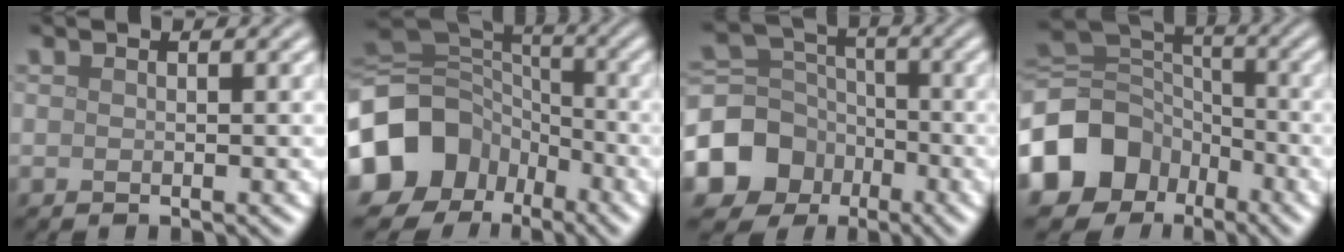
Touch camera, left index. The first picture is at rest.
{"total": 16.0, "force": [-6.6, 13.2, 6.3], "torque": [-0.161, -0.027, -0.138]}
{"total": 8.2, "force": [-3.7, 6.9, 2.5], "torque": [-0.060, 0.003, -0.090]}
{"total": 10.8, "force": [-5.1, 8.5, 4.3], "torque": [-0.110, -0.003, -0.111]}